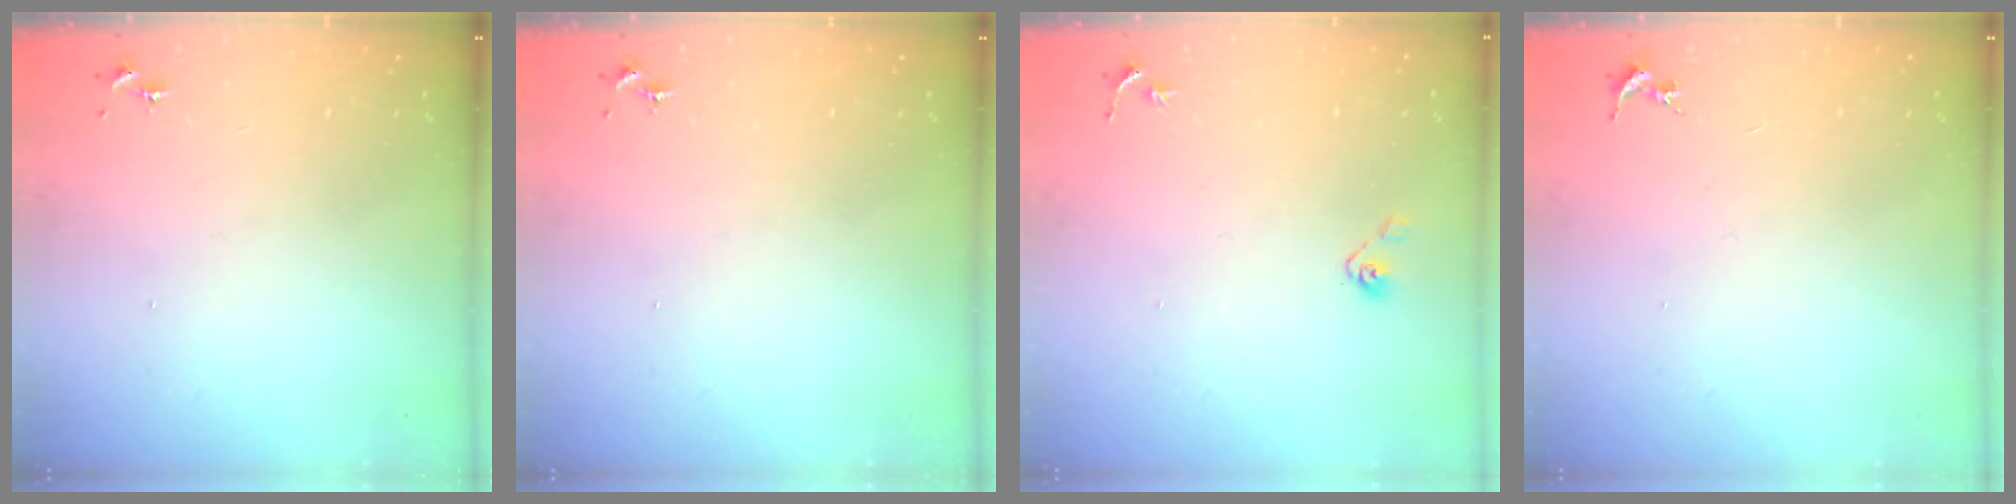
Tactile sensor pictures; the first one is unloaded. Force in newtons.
{"total": 0.0}
{"total": 4.0, "press": 3.6, "slide": 1.8}
{"total": 0.0}